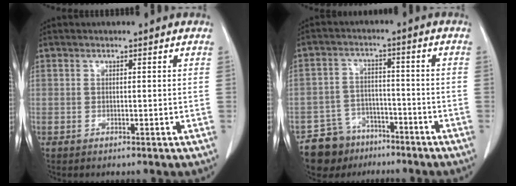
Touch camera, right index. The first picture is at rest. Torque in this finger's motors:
{"motor_torque": [-0.28, -0.12, -0.60, -0.21]}